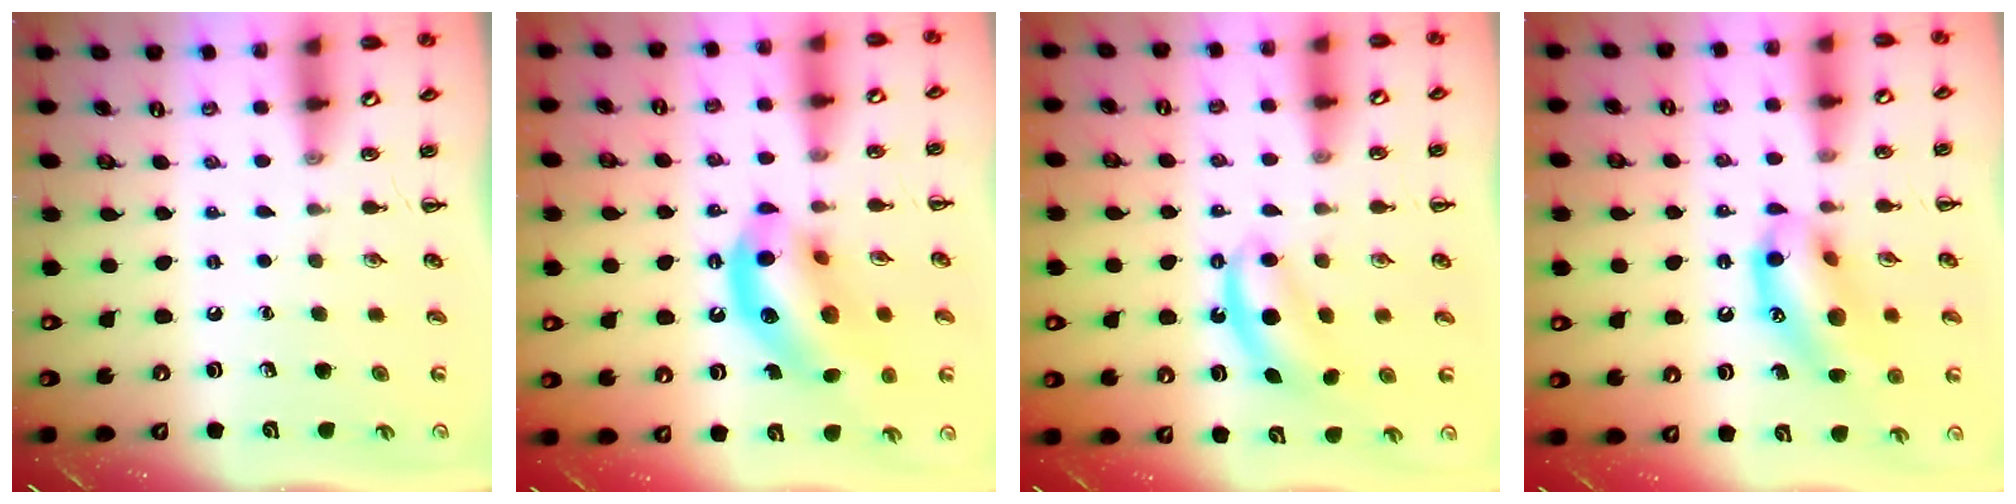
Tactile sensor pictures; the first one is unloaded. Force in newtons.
{"total": 15.3, "press": 15.0, "slide": 3.3}
{"total": 6.1, "press": 6.0, "slide": 1.1}
{"total": 14.9, "press": 14.6, "slide": 2.8}